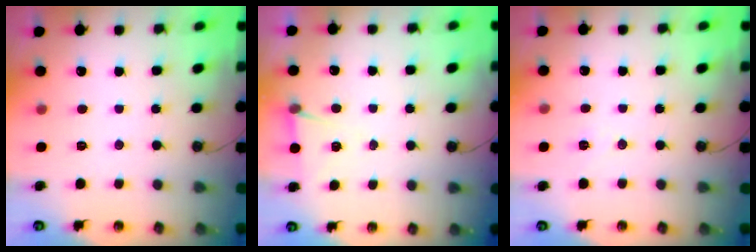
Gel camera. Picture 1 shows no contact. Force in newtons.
{"total": 6.6, "press": 4.5, "slide": 4.7}
{"total": 6.0, "press": 3.8, "slide": 4.6}